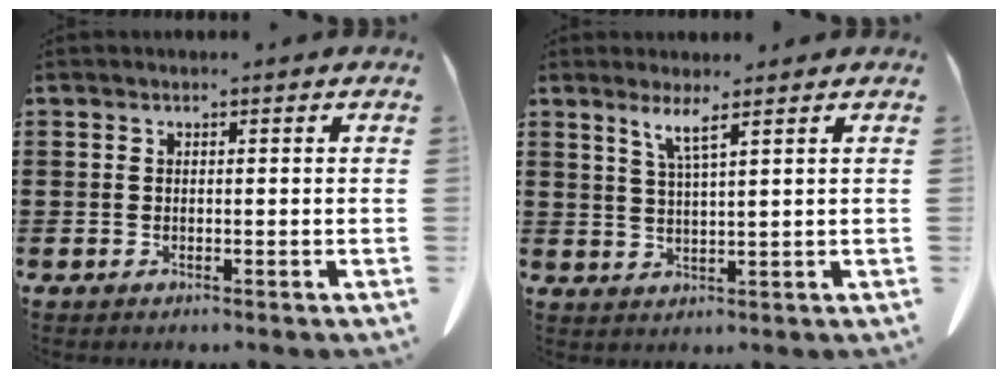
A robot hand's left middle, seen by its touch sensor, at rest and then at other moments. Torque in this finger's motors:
{"motor_torque": [-0.65, 0.88, -0.04, -0.01]}